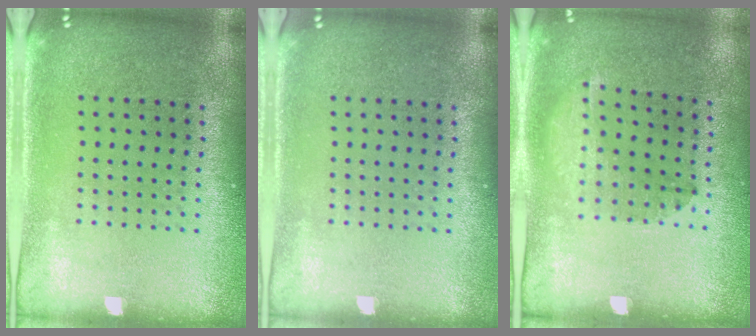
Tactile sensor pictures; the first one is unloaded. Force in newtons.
{"total": 0.0}
{"total": 1.3, "press": 1.0, "slide": 0.8}